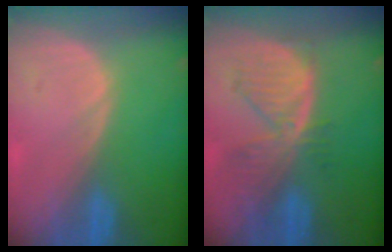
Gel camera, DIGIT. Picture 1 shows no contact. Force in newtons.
{"total": 7.6, "press": 6.8, "slide": 3.5}